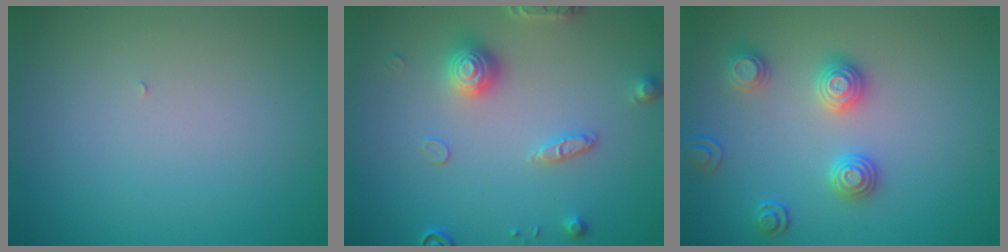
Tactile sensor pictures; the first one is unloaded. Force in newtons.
{"total": 3.3, "press": 3.1, "slide": 1.1}
{"total": 3.0, "press": 2.9, "slide": 0.6}